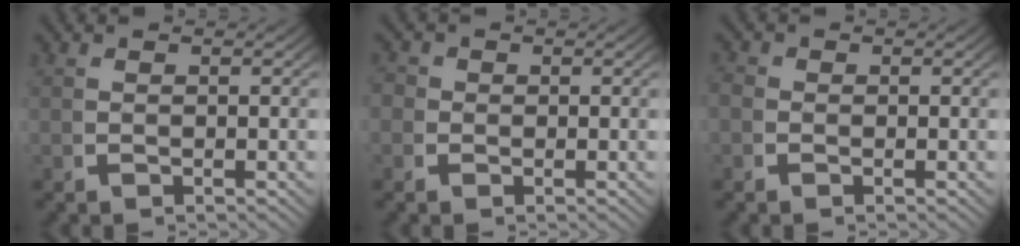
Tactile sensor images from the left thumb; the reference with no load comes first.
{"total": 2.0, "force": [0.1, 2.0, 0.5], "torque": [-0.003, 0.001, -0.007]}
{"total": 1.0, "force": [-0.3, 0.9, 0.2], "torque": [0.001, 0.001, -0.012]}